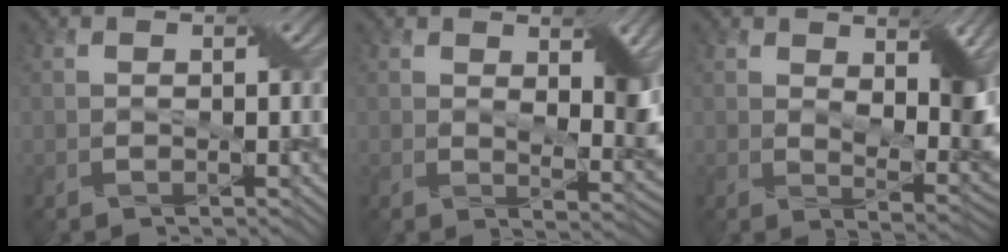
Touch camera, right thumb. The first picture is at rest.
{"total": 4.7, "force": [2.1, 1.9, 3.7], "torque": [-0.060, -0.010, 0.039]}
{"total": 6.3, "force": [2.8, 2.6, 5.1], "torque": [-0.081, -0.012, 0.050]}